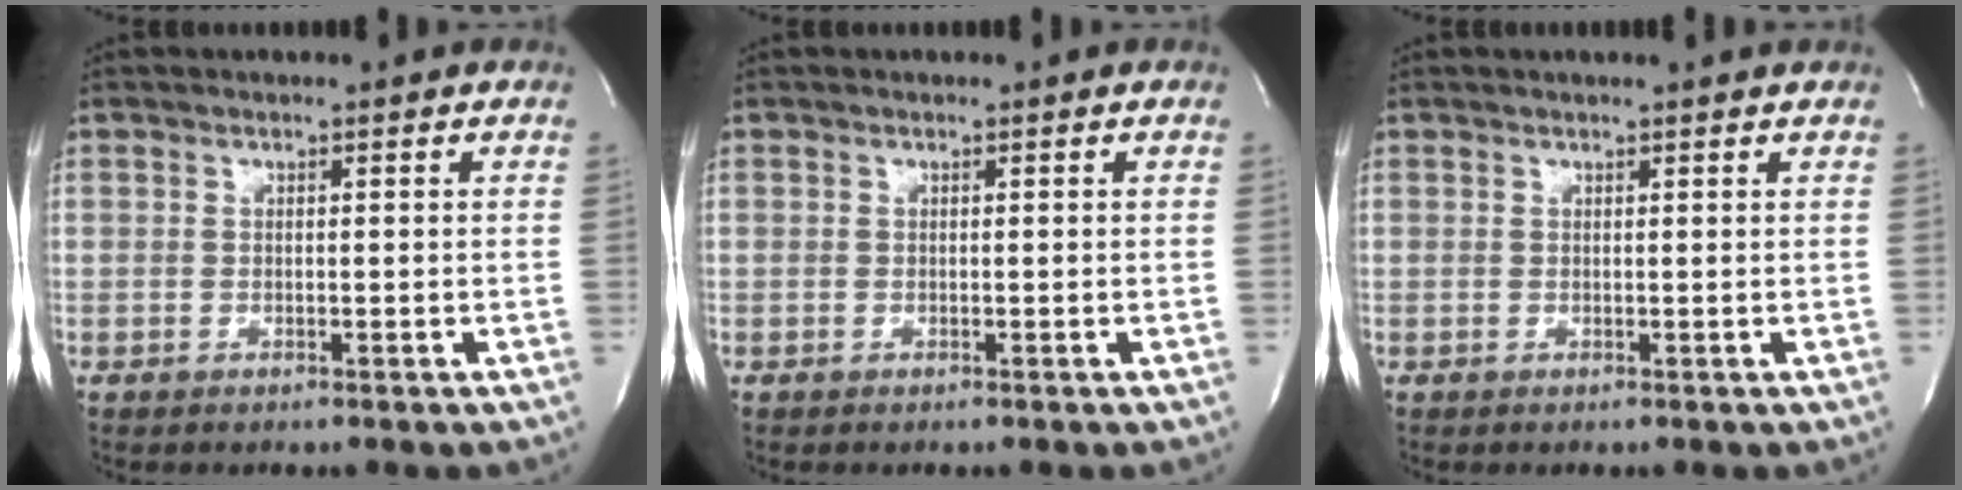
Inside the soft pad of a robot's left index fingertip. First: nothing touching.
{"total": 0.0}
{"total": 2.1, "force": [1.9, -0.4, 0.7], "torque": [-0.015, 0.008, 0.025]}